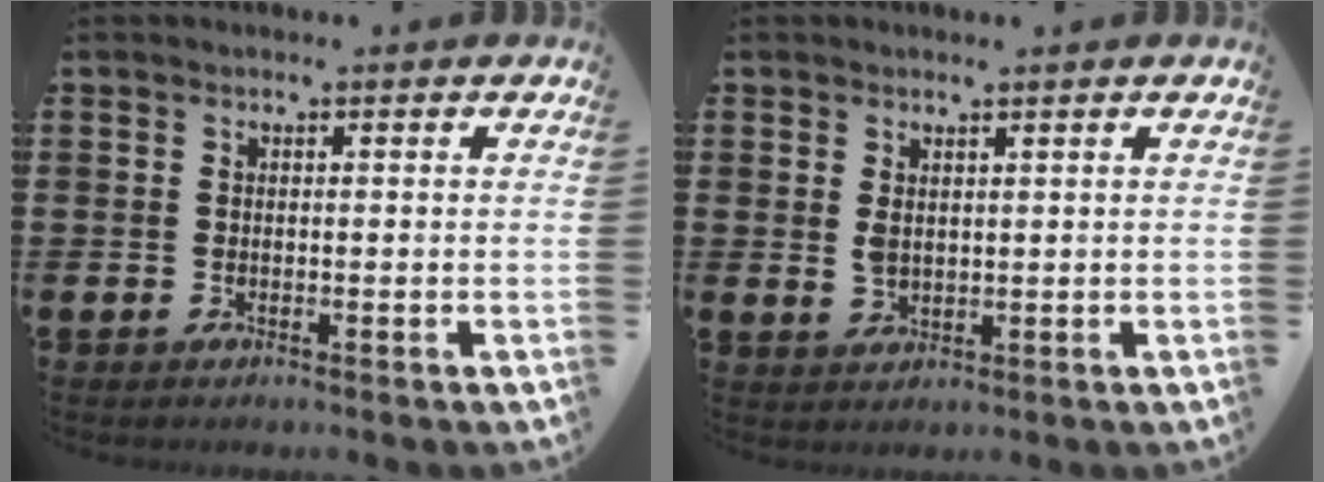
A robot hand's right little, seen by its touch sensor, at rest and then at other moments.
{"total": 1.8, "force": [1.1, 1.0, 1.1], "torque": [-0.008, -0.004, 0.017]}